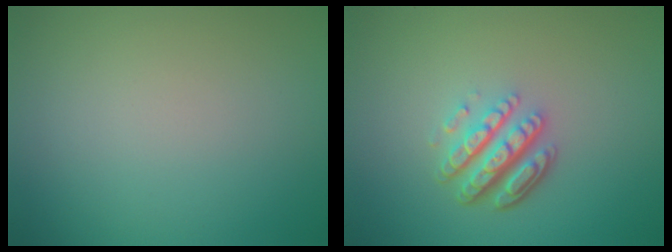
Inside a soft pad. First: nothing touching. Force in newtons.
{"total": 4.9, "press": 3.4, "slide": 3.4}